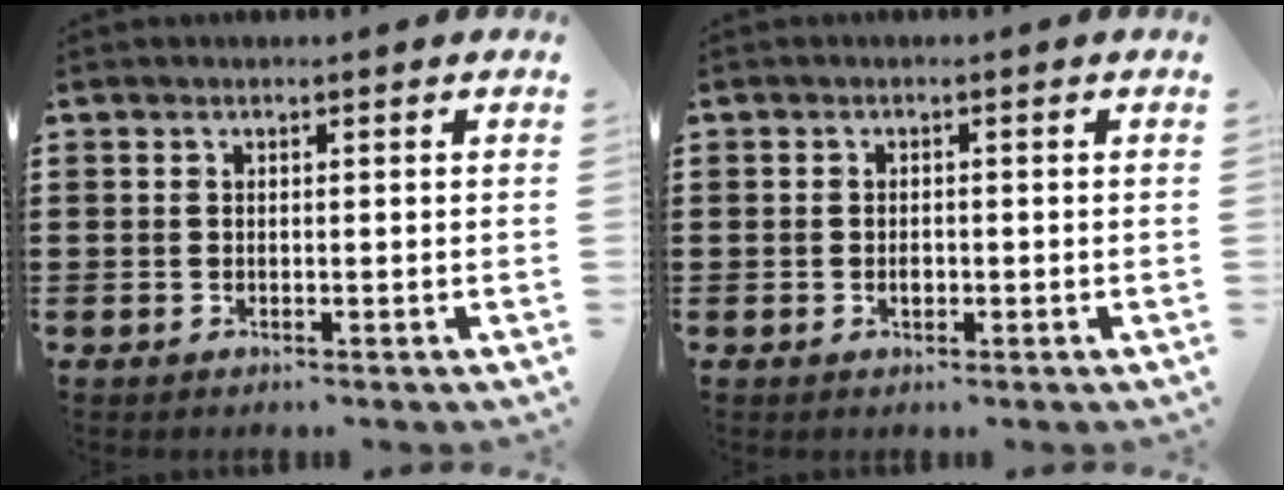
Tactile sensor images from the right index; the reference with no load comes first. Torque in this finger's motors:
{"motor_torque": [0.95, 1.01, 0.15, 0.03]}